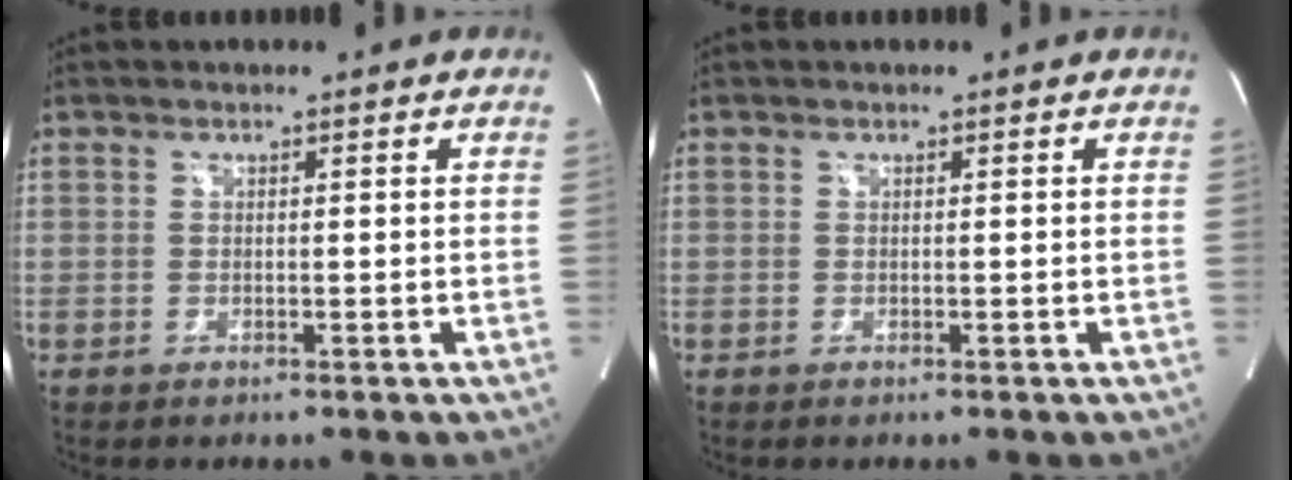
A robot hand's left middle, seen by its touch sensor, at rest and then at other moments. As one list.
[{"total": 0.0}]